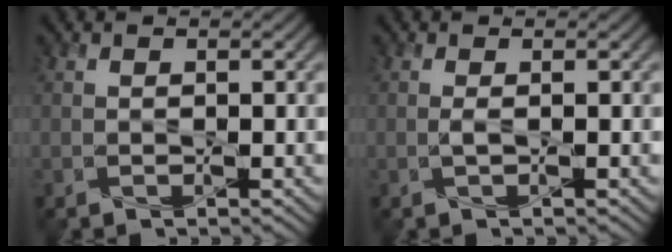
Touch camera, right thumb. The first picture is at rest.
{"total": 0.7, "force": [-0.3, -0.2, 0.6], "torque": [-0.013, 0.002, -0.006]}